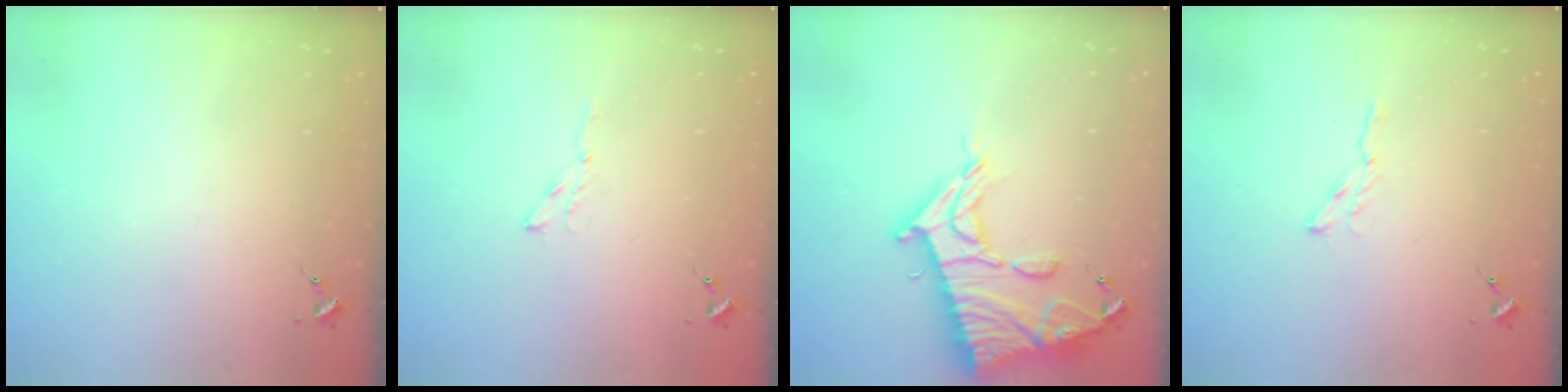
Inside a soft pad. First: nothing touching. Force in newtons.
{"total": 3.5, "press": 3.5, "slide": 0.4}
{"total": 19.3, "press": 19.3, "slide": 1.6}
{"total": 3.9, "press": 3.8, "slide": 0.5}